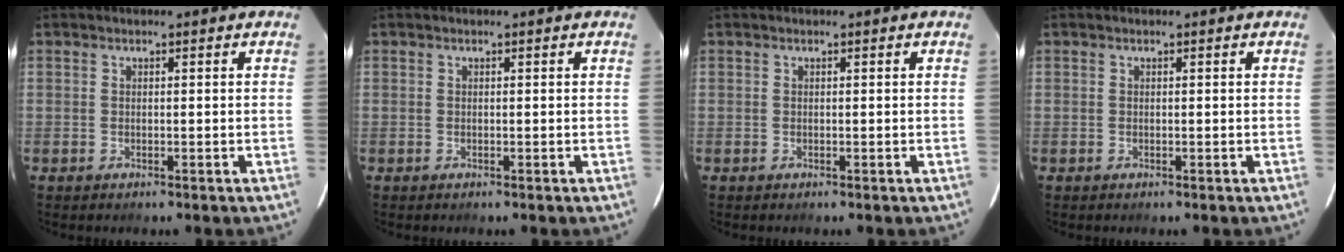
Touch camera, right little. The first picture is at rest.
{"total": 0.0}
{"total": 0.0}
{"total": 0.0}